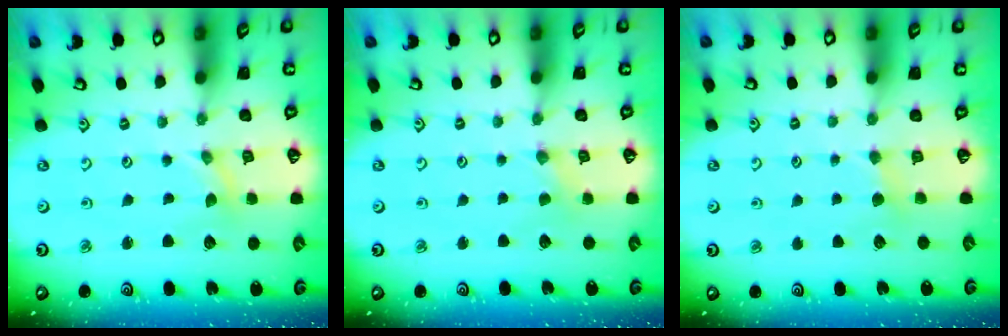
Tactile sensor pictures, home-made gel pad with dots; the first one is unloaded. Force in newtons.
{"total": 1.0, "press": 0.9, "slide": 0.2}
{"total": 2.8, "press": 2.7, "slide": 0.4}